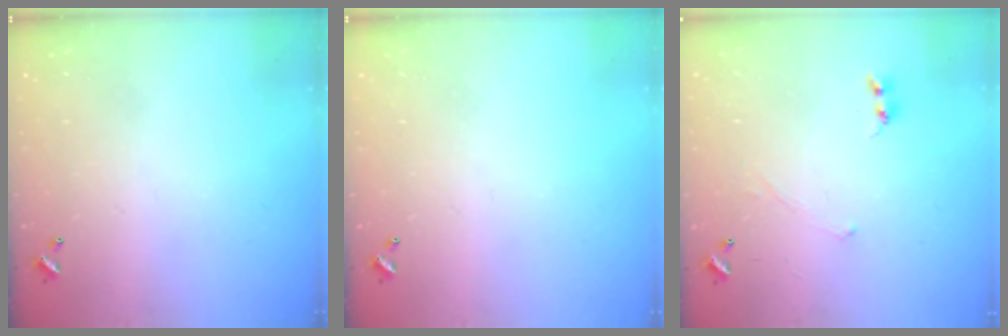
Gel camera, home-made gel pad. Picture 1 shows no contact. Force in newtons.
{"total": 0.0}
{"total": 0.7, "press": 0.4, "slide": 0.5}